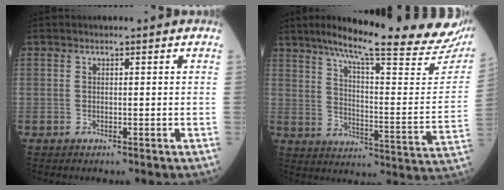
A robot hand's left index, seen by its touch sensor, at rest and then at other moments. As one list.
[{"total": 28.3, "force": [23.3, 1.7, 15.9], "torque": [-0.235, -0.062, 0.300]}]